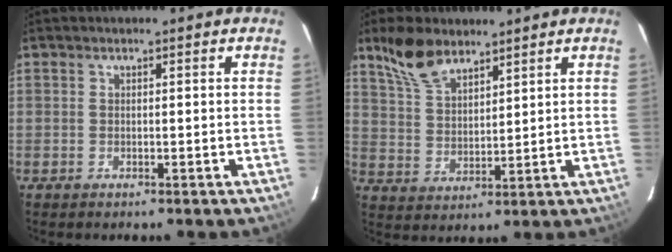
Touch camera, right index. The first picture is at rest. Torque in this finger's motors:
{"motor_torque": [0.37, 0.32, 0.11, 0.07]}